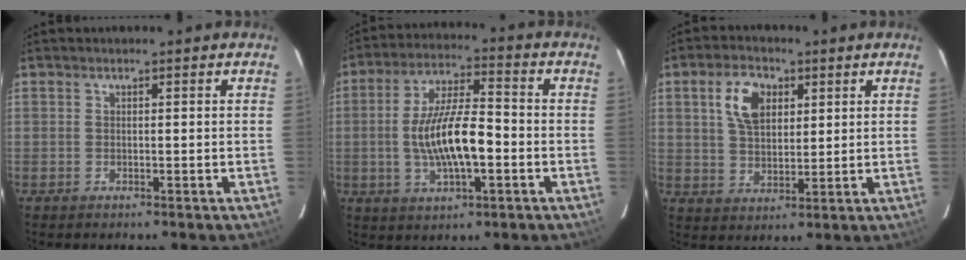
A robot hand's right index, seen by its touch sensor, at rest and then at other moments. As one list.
[{"total": 12.8, "force": [-2.4, 4.0, 11.9], "torque": [-0.231, 0.001, -0.040]}, {"total": 8.4, "force": [3.1, 5.0, 5.9], "torque": [-0.109, 0.018, 0.061]}]